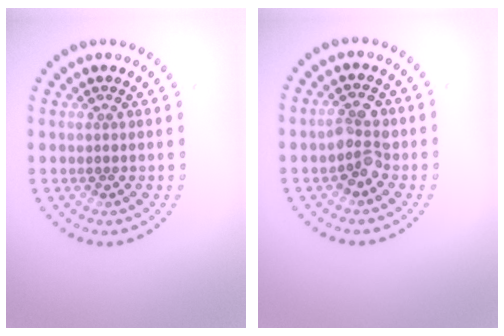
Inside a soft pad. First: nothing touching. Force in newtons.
{"total": 2.6, "press": 2.6, "slide": 0.3}